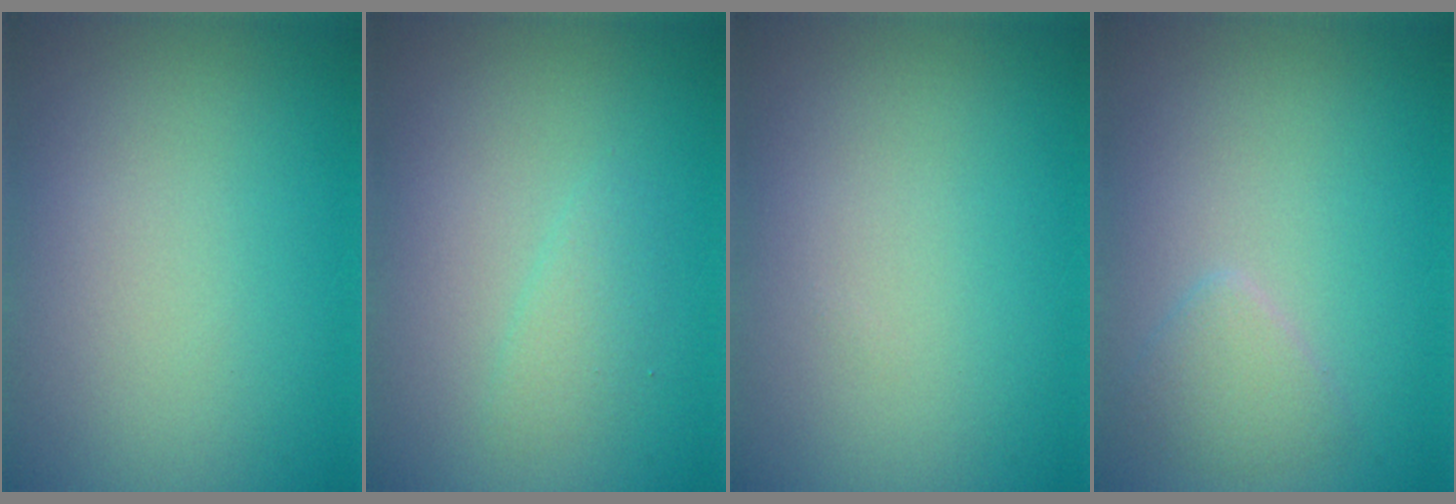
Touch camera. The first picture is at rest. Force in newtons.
{"total": 1.3, "press": 1.3, "slide": 0.1}
{"total": 0.0}
{"total": 1.6, "press": 1.6, "slide": 0.1}